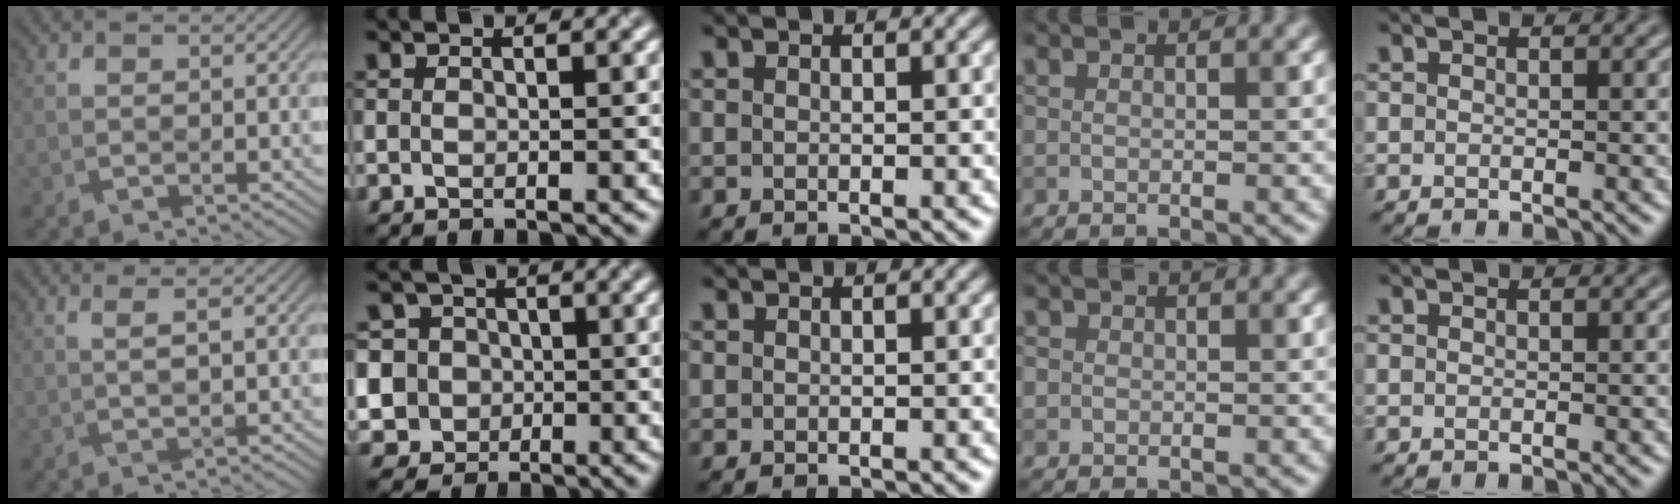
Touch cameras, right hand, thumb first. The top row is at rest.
{"thumb": {"total": 1.3, "force": [0.3, -1.0, 0.9], "torque": [-0.035, 0.000, 0.022]}, "index": {"total": 7.7, "force": [0.0, 7.3, 2.6], "torque": [-0.051, 0.020, -0.032]}, "ring": {"total": 0.7, "force": [-0.2, 0.7, 0.1], "torque": [0.002, -0.004, -0.005]}}